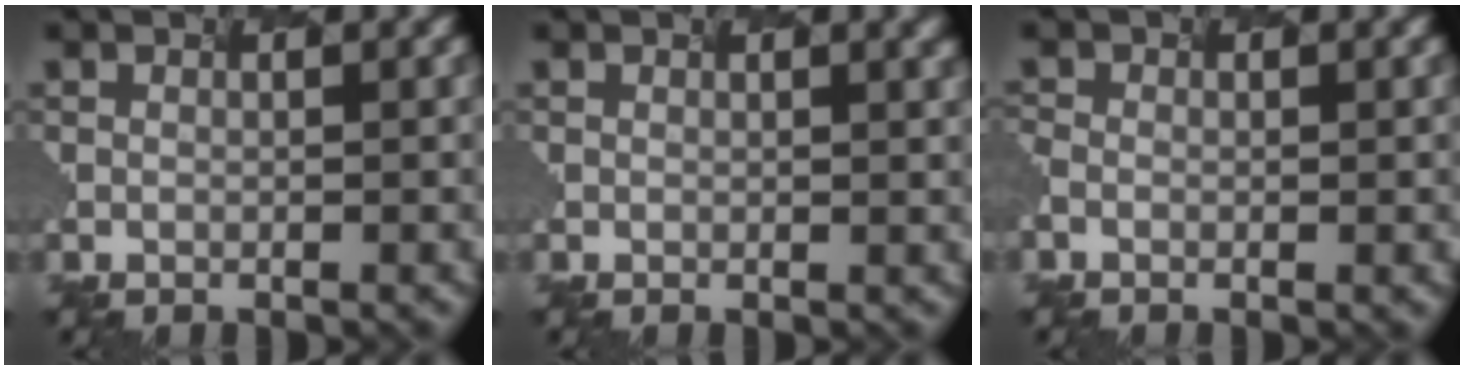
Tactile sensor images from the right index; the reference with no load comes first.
{"total": 1.5, "force": [0.8, 0.6, 1.1], "torque": [-0.004, 0.002, 0.005]}
{"total": 2.3, "force": [-0.8, 1.2, 1.8], "torque": [-0.026, 0.006, -0.006]}